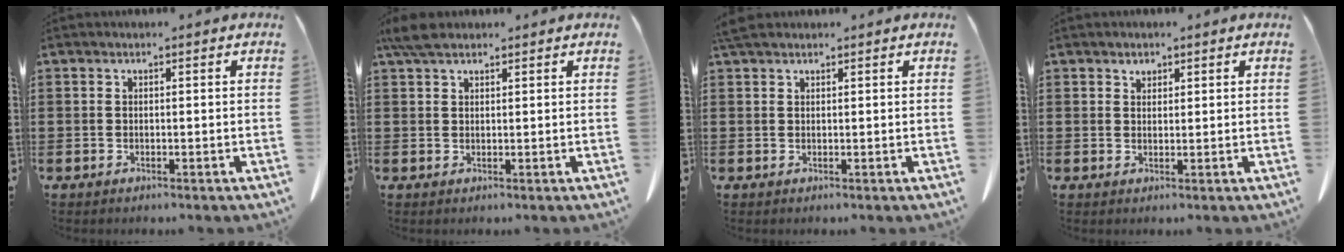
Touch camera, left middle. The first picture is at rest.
{"total": 3.7, "force": [2.6, 1.4, 2.2], "torque": [-0.051, 0.006, 0.050]}
{"total": 2.0, "force": [1.7, 0.6, 1.0], "torque": [-0.026, 0.003, 0.033]}
{"total": 1.4, "force": [1.2, 0.6, 0.2], "torque": [0.001, -0.004, 0.022]}